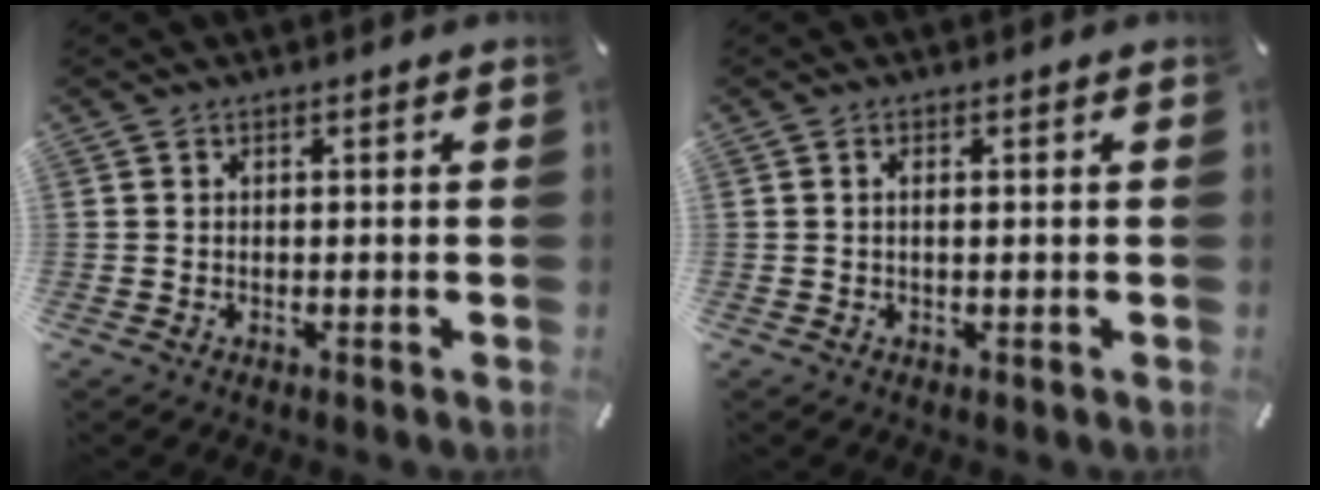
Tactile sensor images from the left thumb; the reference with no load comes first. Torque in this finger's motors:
{"motor_torque": [0.00, -0.50, -0.02, 0.07, -0.04]}